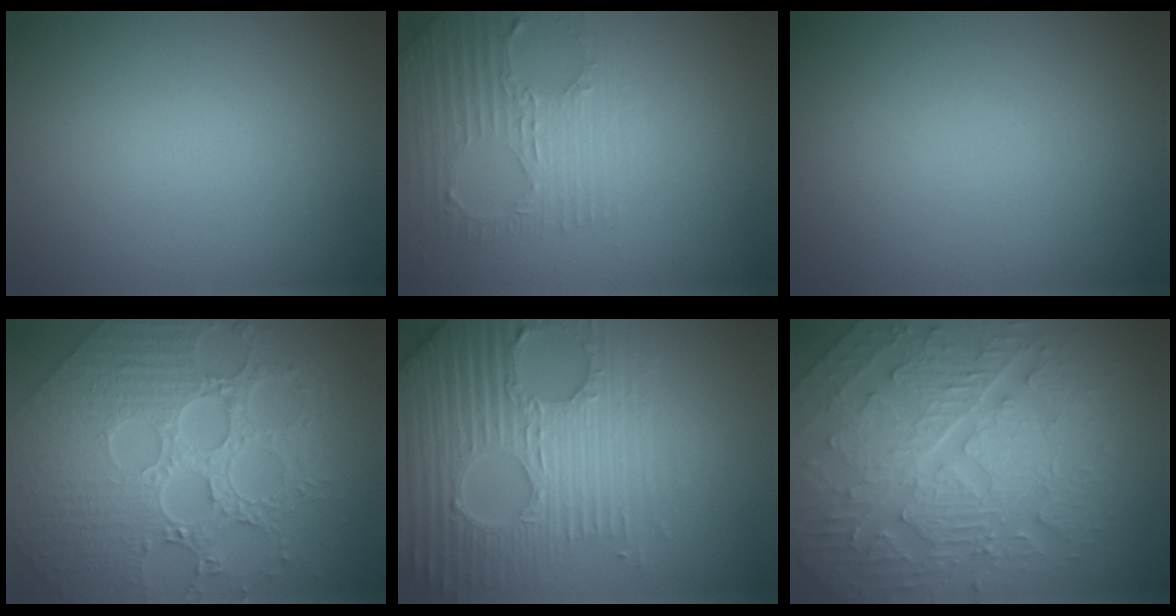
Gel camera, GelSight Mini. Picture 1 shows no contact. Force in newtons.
{"total": 2.9, "press": 2.7, "slide": 1.1}
{"total": 0.0}
{"total": 9.8, "press": 7.2, "slide": 6.7}
{"total": 7.1, "press": 6.8, "slide": 1.8}
{"total": 10.0, "press": 6.8, "slide": 7.3}